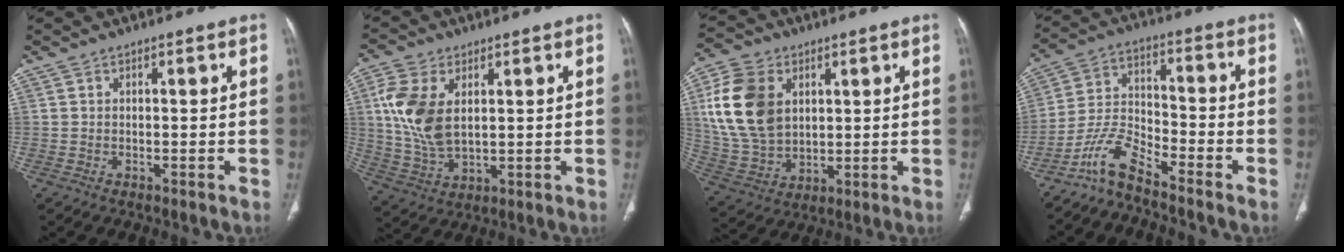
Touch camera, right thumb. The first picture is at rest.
{"total": 12.0, "force": [2.9, 7.1, 9.3], "torque": [-0.193, -0.007, 0.061]}
{"total": 16.7, "force": [4.3, 11.7, 11.1], "torque": [-0.204, -0.008, 0.090]}
{"total": 7.7, "force": [-6.8, 1.3, 3.4], "torque": [-0.075, 0.058, -0.143]}